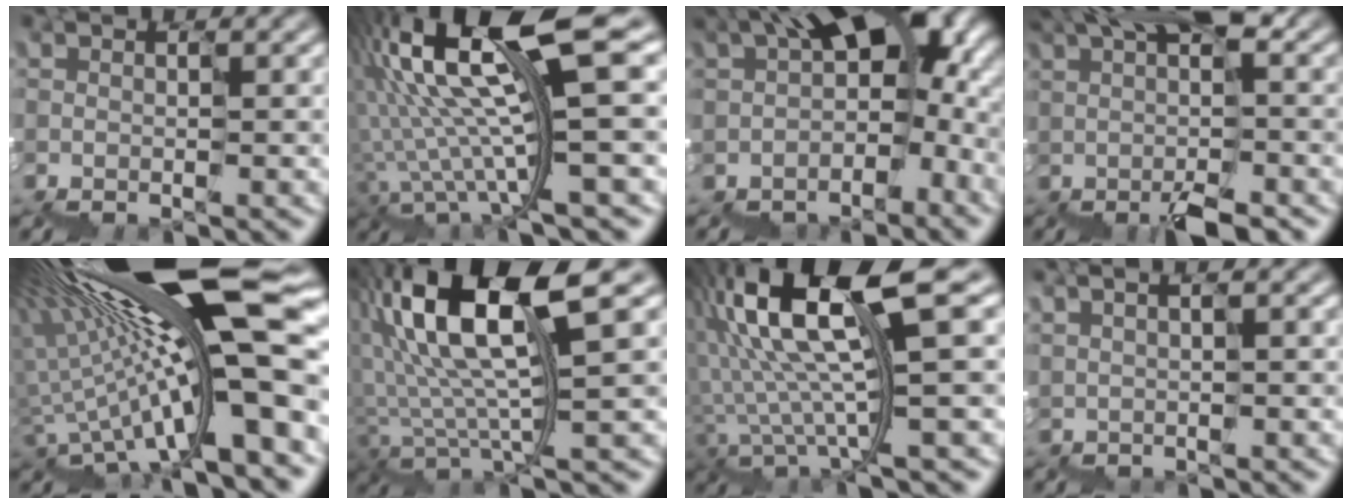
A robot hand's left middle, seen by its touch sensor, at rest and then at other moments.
{"total": 12.3, "force": [2.2, 2.2, 11.8], "torque": [-0.233, 0.029, 0.052]}
{"total": 10.0, "force": [-0.7, 5.3, 8.5], "torque": [-0.149, 0.008, -0.005]}
{"total": 7.2, "force": [0.6, 2.4, 6.8], "torque": [-0.089, 0.024, 0.013]}
{"total": 16.7, "force": [4.0, 3.4, 15.9], "torque": [-0.232, -0.004, 0.081]}
{"total": 8.5, "force": [3.5, 2.0, 7.5], "torque": [-0.150, 0.020, 0.072]}
{"total": 10.2, "force": [2.7, 2.2, 9.5], "torque": [-0.193, 0.031, 0.058]}
{"total": 1.1, "force": [1.0, 0.4, 0.2], "torque": [0.006, 0.022, 0.022]}